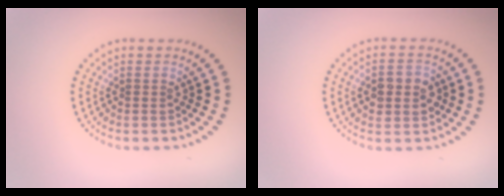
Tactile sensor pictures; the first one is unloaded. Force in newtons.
{"total": 3.4, "press": 3.4, "slide": 0.1}